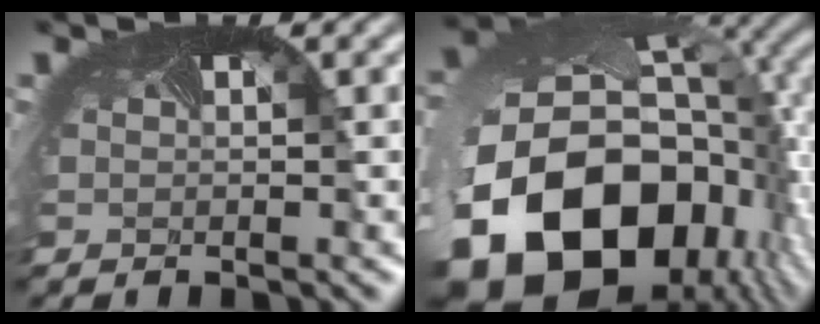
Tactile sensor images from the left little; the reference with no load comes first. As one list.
[{"total": 19.9, "force": [-6.4, 14.1, 12.5], "torque": [-0.306, -0.102, -0.075]}]